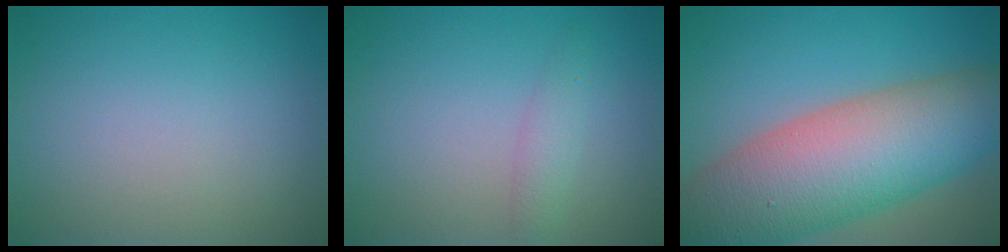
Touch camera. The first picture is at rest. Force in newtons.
{"total": 1.6, "press": 1.6, "slide": 0.0}
{"total": 13.8, "press": 13.7, "slide": 0.6}